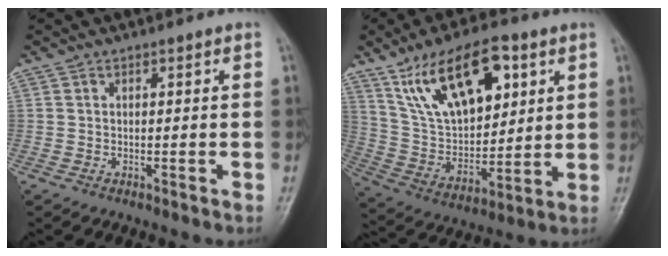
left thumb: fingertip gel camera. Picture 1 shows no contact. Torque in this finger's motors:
{"motor_torque": [0.40, 0.95, 1.22, -1.55, 0.21]}